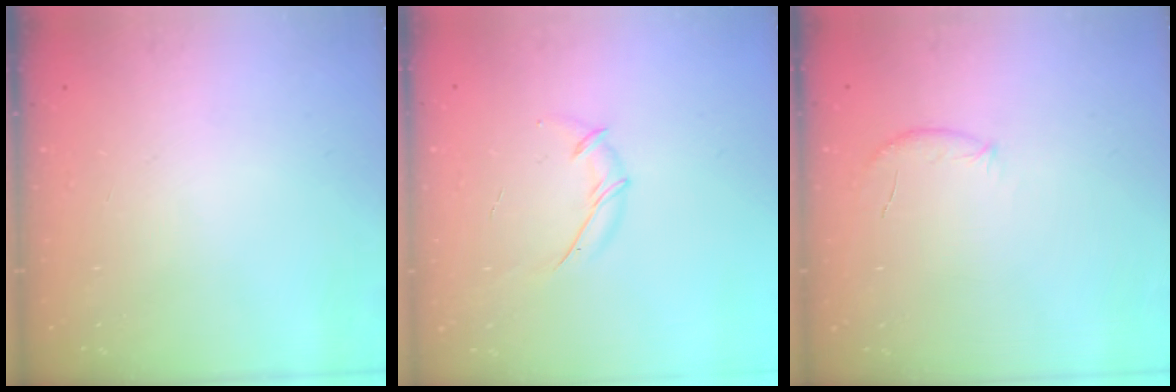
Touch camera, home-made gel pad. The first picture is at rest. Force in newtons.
{"total": 6.1, "press": 6.0, "slide": 1.1}
{"total": 6.9, "press": 6.7, "slide": 1.8}